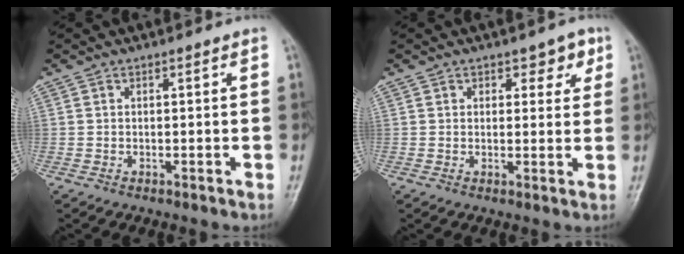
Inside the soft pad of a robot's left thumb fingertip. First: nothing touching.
{"total": 4.1, "force": [2.1, 2.7, 2.1], "torque": [0.007, -0.008, 0.025]}